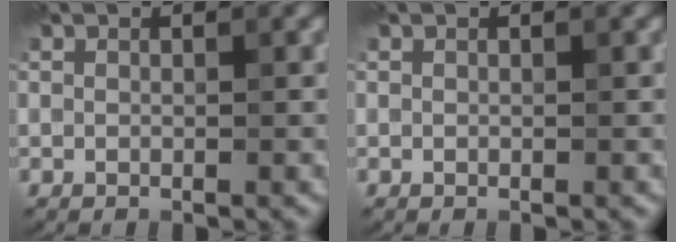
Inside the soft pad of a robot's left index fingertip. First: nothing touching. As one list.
[{"total": 0.0}]